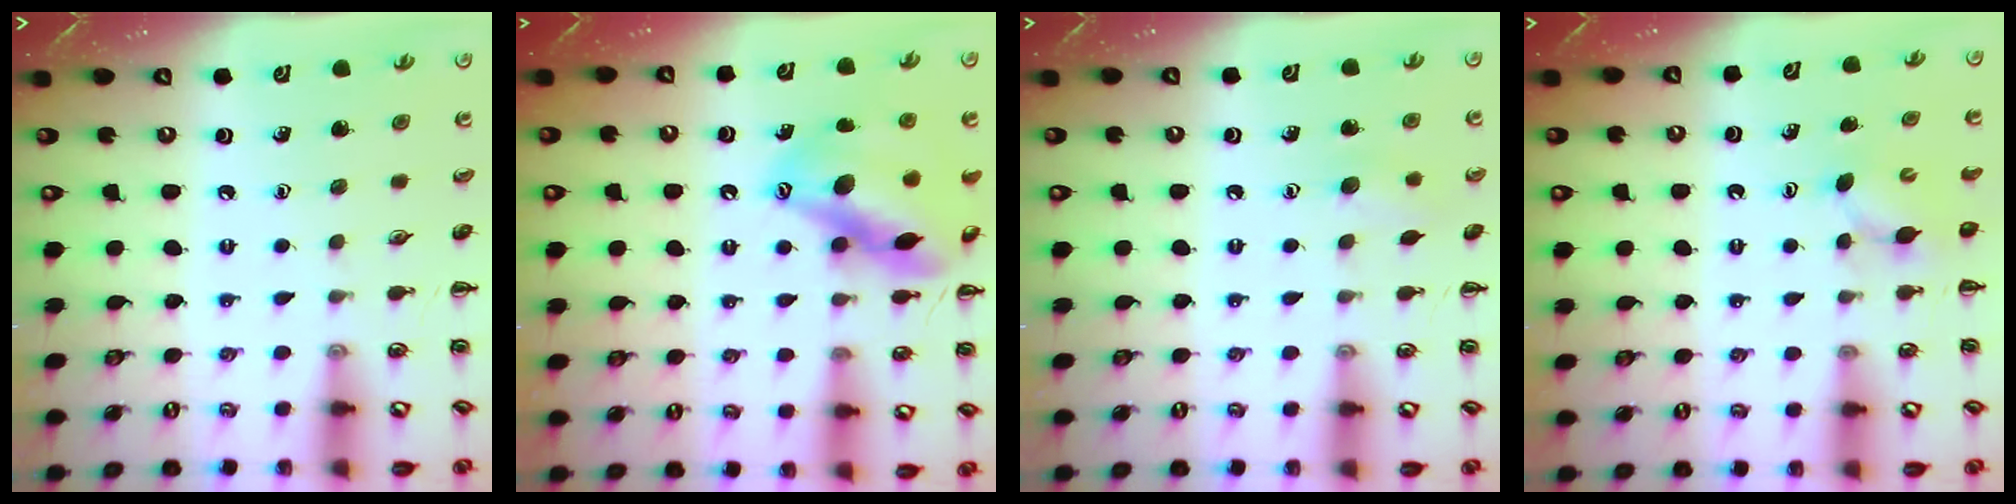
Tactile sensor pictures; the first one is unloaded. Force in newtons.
{"total": 16.1, "press": 15.5, "slide": 4.3}
{"total": 6.5, "press": 6.4, "slide": 1.2}
{"total": 3.6, "press": 3.5, "slide": 0.8}